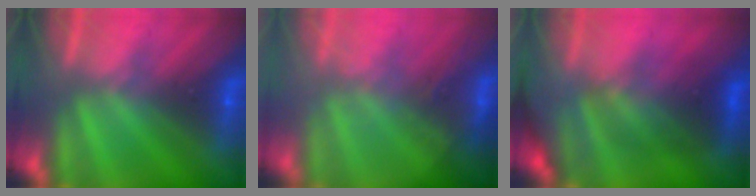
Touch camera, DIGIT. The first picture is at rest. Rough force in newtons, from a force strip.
{"total": 2.7}
{"total": 2.6}